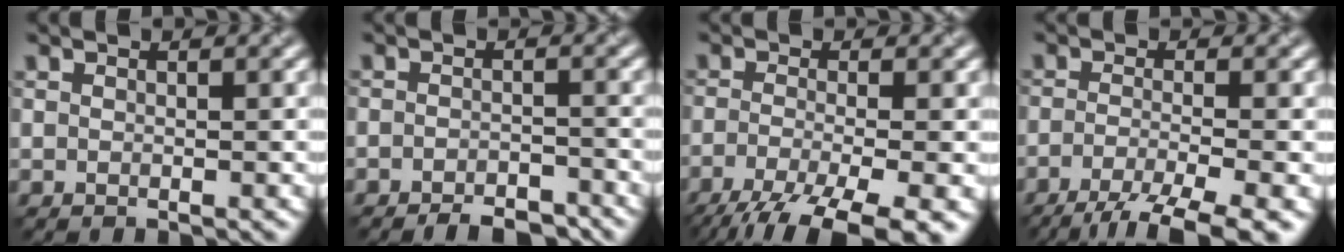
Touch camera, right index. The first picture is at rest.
{"total": 4.0, "force": [-3.5, 1.0, 1.7], "torque": [-0.021, -0.003, -0.053]}
{"total": 9.5, "force": [-5.9, 2.5, 7.1], "torque": [-0.119, -0.027, -0.098]}
{"total": 6.8, "force": [-4.3, 1.4, 5.1], "torque": [-0.076, -0.009, -0.080]}